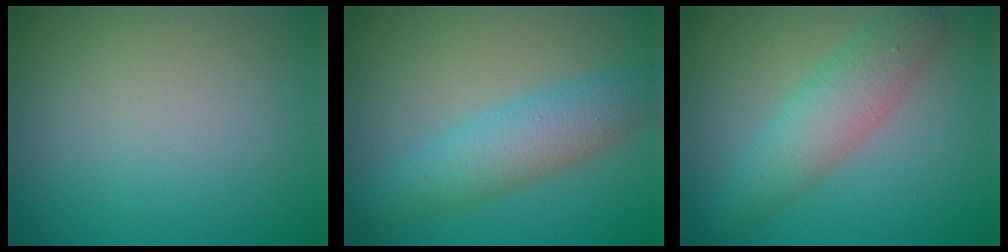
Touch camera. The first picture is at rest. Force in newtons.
{"total": 4.3, "press": 4.3, "slide": 0.1}
{"total": 4.3, "press": 4.3, "slide": 0.1}